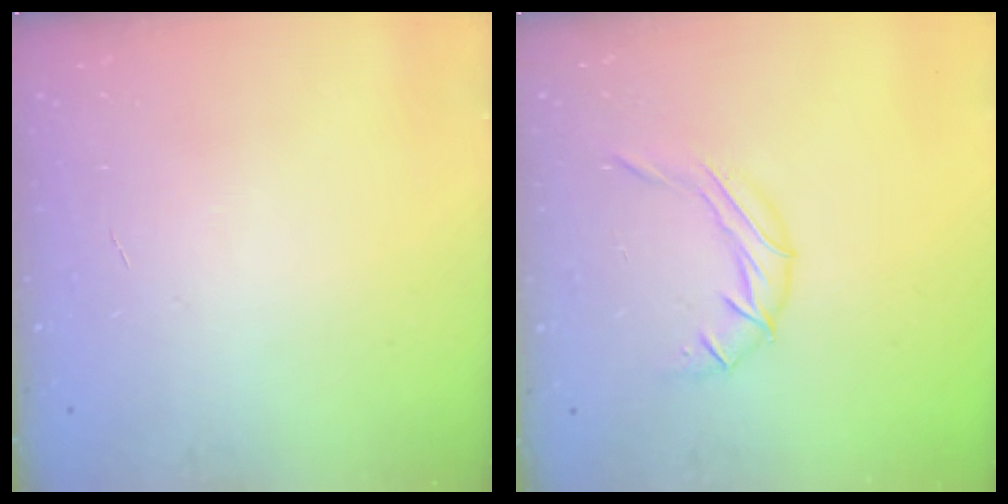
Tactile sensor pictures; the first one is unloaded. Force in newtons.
{"total": 7.3, "press": 7.3, "slide": 0.7}